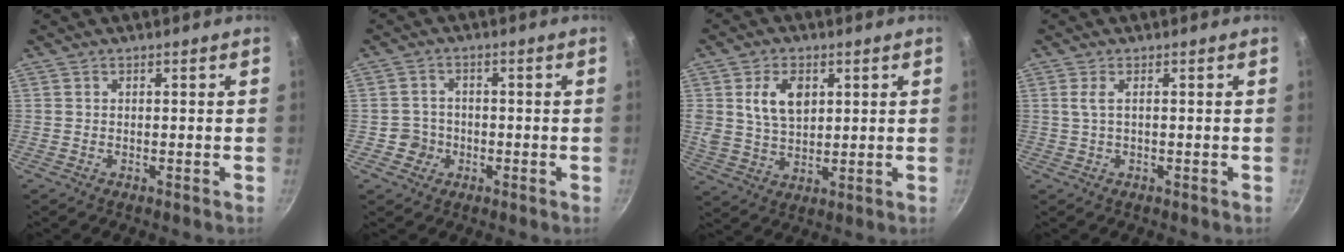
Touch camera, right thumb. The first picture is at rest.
{"total": 3.6, "force": [-1.1, 3.4, 0.6], "torque": [0.013, 0.016, -0.020]}
{"total": 9.0, "force": [2.8, 5.9, 6.2], "torque": [-0.100, -0.017, 0.055]}
{"total": 2.0, "force": [0.2, 0.5, 1.9], "torque": [-0.044, 0.002, 0.005]}